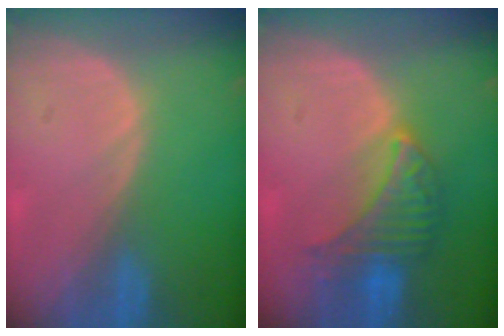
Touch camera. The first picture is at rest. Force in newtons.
{"total": 6.5, "press": 6.5, "slide": 0.6}